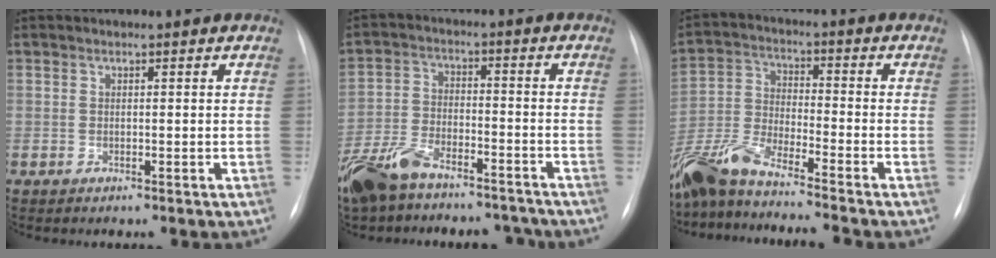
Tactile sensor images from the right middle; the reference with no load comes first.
{"total": 13.3, "force": [-11.0, 5.0, 5.7], "torque": [-0.117, 0.007, -0.187]}
{"total": 13.9, "force": [-12.1, -0.4, 6.8], "torque": [-0.146, -0.010, -0.227]}